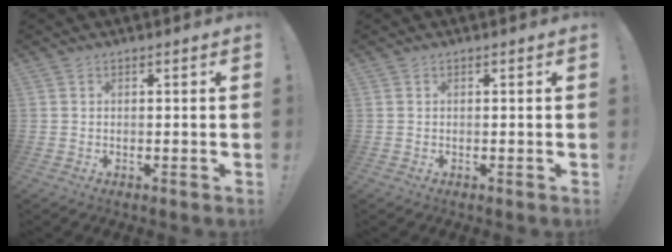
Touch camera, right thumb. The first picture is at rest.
{"total": 0.0}